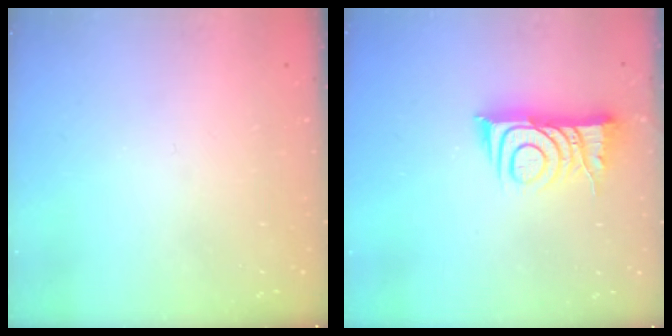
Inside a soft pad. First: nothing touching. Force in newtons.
{"total": 9.4, "press": 9.4, "slide": 0.6}